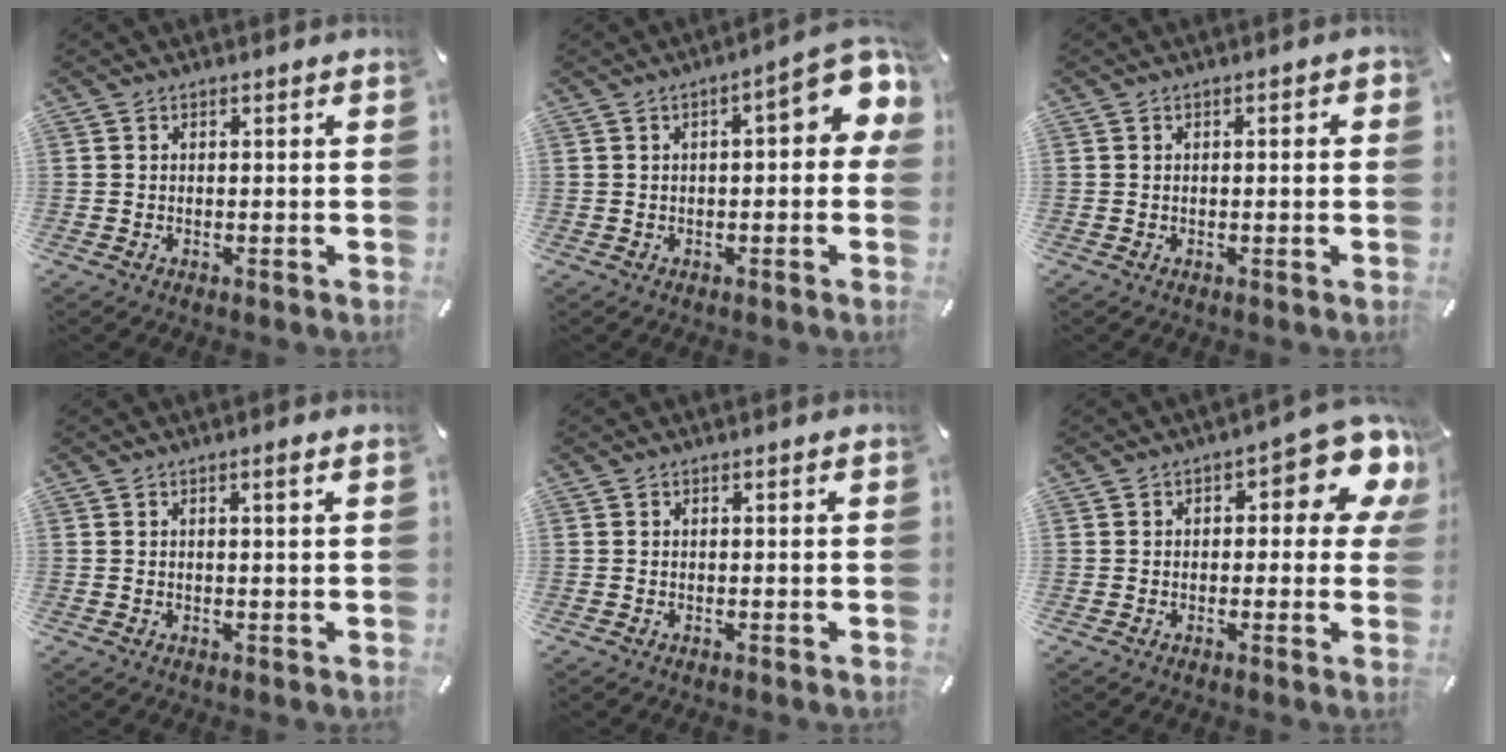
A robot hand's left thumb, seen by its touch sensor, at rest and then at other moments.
{"total": 10.1, "force": [3.3, 3.4, 9.0], "torque": [-0.112, -0.029, 0.051]}
{"total": 1.6, "force": [0.0, 0.5, 1.5], "torque": [-0.021, -0.001, -0.003]}
{"total": 1.6, "force": [0.5, 0.0, 1.5], "torque": [-0.028, 0.000, 0.008]}
{"total": 0.0}
{"total": 11.2, "force": [4.5, 4.9, 9.1], "torque": [-0.103, -0.036, 0.070]}